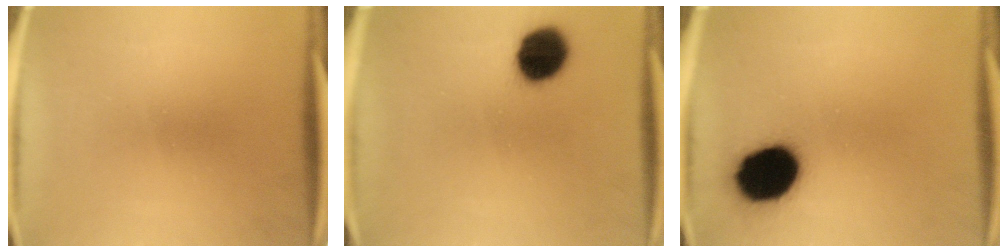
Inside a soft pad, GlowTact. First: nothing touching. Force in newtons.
{"total": 10.9}
{"total": 15.9}